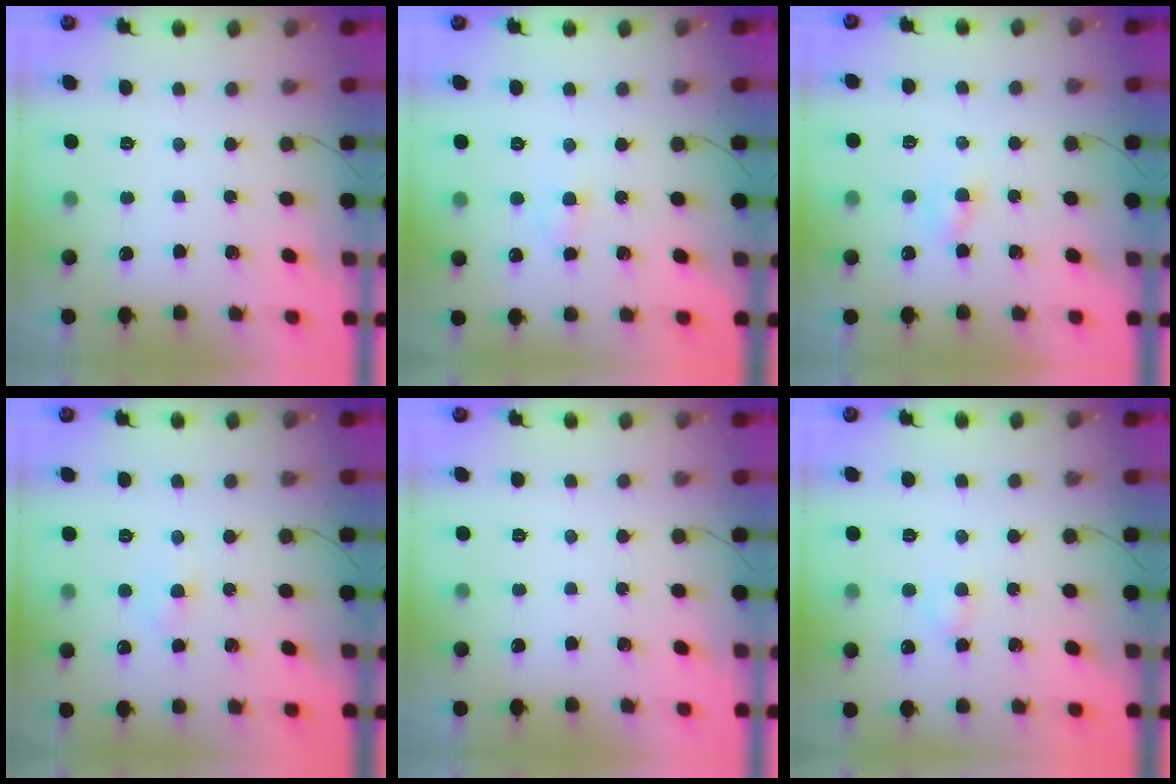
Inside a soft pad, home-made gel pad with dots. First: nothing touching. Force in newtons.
{"total": 2.1, "press": 1.9, "slide": 0.9}
{"total": 1.6, "press": 1.4, "slide": 0.7}
{"total": 2.1, "press": 2.0, "slide": 0.9}
{"total": 0.0}
{"total": 3.1, "press": 2.9, "slide": 1.1}